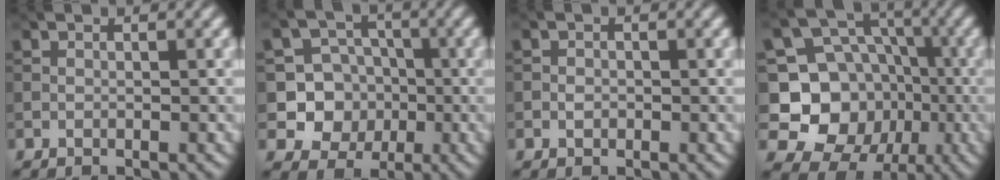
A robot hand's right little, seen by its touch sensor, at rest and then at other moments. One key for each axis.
{"total": 7.0, "fx": -1.3, "fy": 6.6, "fz": 1.7, "tx": -0.018, "ty": 0.014, "tz": -0.048}
{"total": 0.9, "fx": -0.3, "fy": 0.7, "fz": 0.4, "tx": -0.004, "ty": -0.002, "tz": -0.007}
{"total": 10.5, "fx": -2.0, "fy": 9.3, "fz": 4.4, "tx": -0.082, "ty": -0.002, "tz": -0.063}